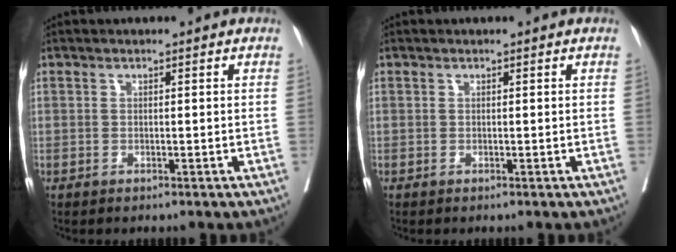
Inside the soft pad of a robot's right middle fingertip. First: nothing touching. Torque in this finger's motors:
{"motor_torque": [-0.12, -0.40, 0.05, 0.00]}